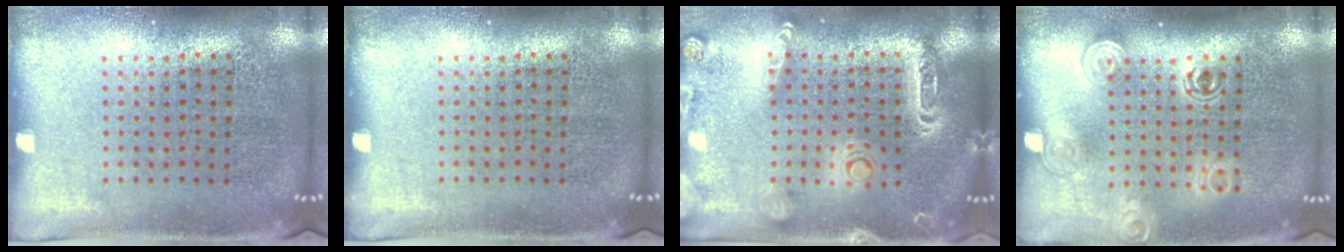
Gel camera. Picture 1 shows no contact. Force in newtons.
{"total": 0.0}
{"total": 2.0, "press": 1.9, "slide": 0.5}
{"total": 1.6, "press": 1.2, "slide": 1.0}